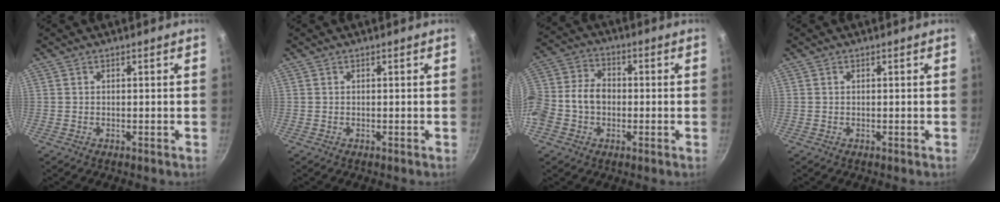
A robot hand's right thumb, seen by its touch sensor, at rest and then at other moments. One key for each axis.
{"total": 0.0}
{"total": 13.1, "fx": -2.1, "fy": 10.0, "fz": 8.2, "tx": -0.152, "ty": 0.042, "tz": -0.053}
{"total": 0.0}